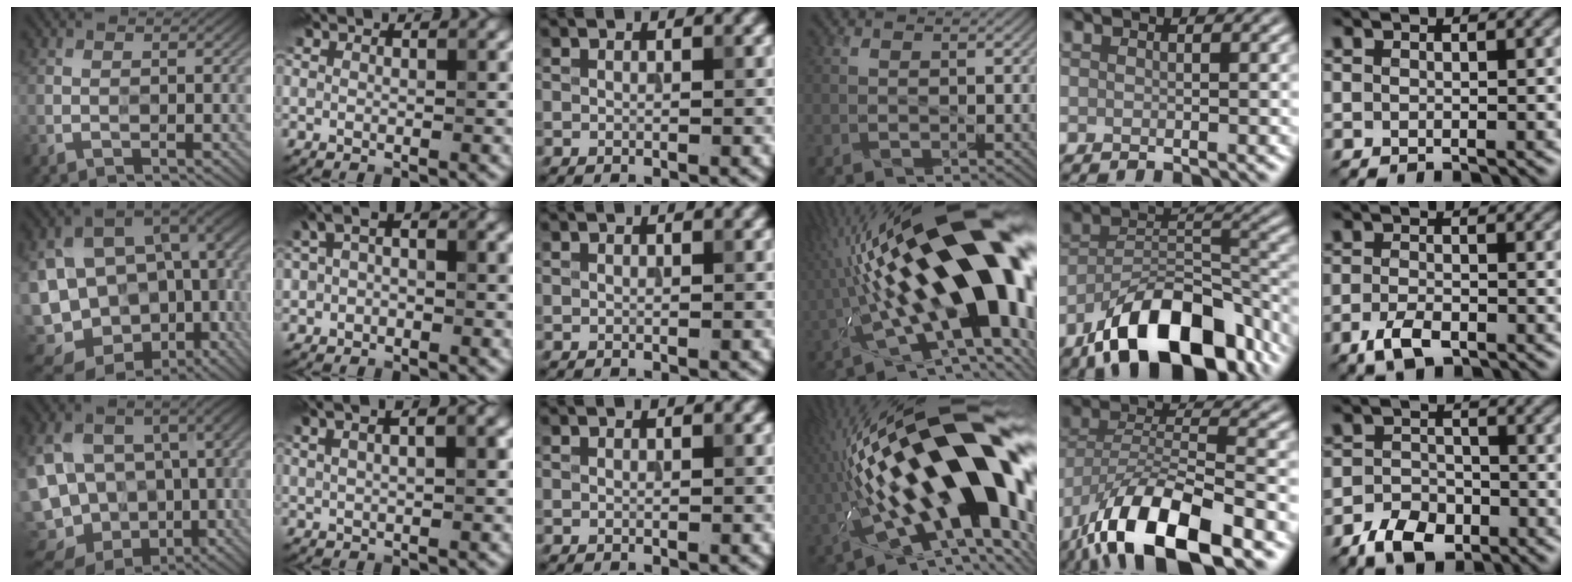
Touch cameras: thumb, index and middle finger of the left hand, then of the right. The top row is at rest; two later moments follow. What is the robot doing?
{"motion": "wipe", "object": "glass cup"}